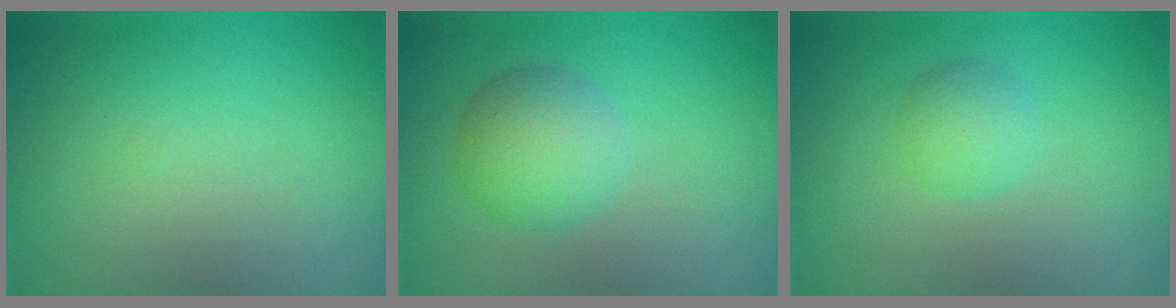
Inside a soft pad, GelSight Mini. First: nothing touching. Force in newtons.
{"total": 4.1, "press": 4.1, "slide": 0.1}
{"total": 2.0, "press": 2.0, "slide": 0.0}